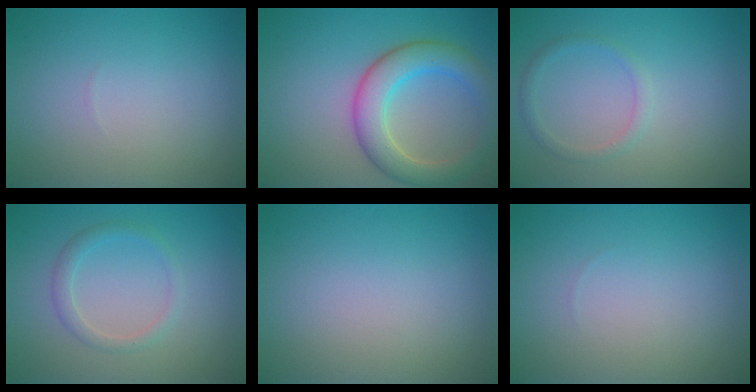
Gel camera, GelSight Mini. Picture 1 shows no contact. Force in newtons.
{"total": 5.6, "press": 5.6, "slide": 0.2}
{"total": 1.3, "press": 1.3, "slide": 0.0}
{"total": 1.6, "press": 1.6, "slide": 0.1}
{"total": 0.0}
{"total": 0.0}